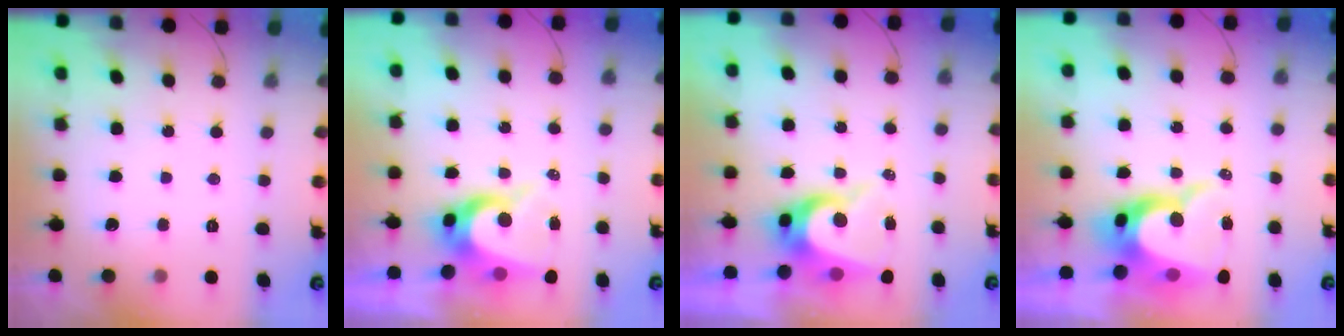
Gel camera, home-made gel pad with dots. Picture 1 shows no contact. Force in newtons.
{"total": 8.0, "press": 8.0, "slide": 0.7}
{"total": 8.6, "press": 8.5, "slide": 1.0}
{"total": 11.6, "press": 11.5, "slide": 1.1}